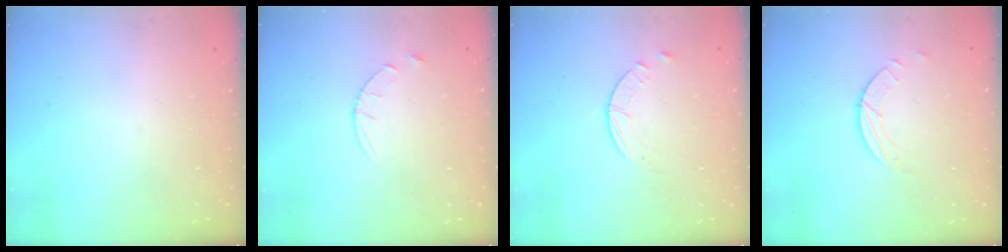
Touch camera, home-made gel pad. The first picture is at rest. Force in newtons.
{"total": 4.9, "press": 4.9, "slide": 0.6}
{"total": 2.6, "press": 2.5, "slide": 0.3}
{"total": 2.0, "press": 2.0, "slide": 0.2}